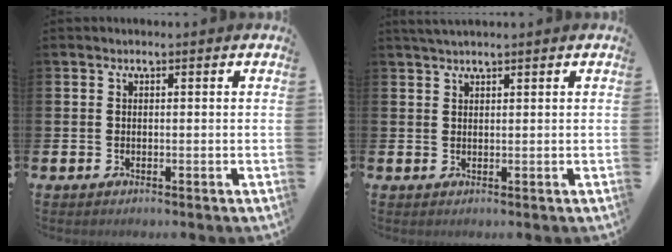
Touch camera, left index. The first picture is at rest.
{"total": 1.6, "force": [1.5, 0.1, 0.6], "torque": [-0.019, 0.006, 0.029]}